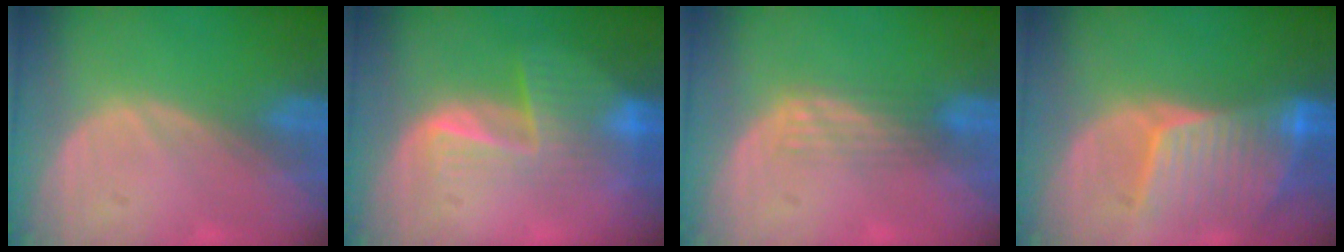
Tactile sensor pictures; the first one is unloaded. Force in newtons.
{"total": 6.8, "press": 6.4, "slide": 2.2}
{"total": 2.9, "press": 2.5, "slide": 1.5}
{"total": 8.4, "press": 7.6, "slide": 3.4}